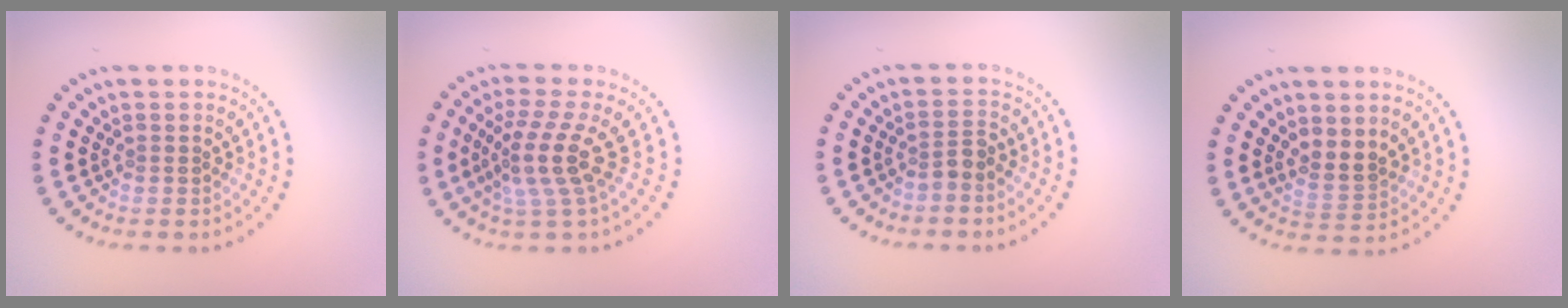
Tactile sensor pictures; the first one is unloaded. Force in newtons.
{"total": 4.2, "press": 3.0, "slide": 2.9}
{"total": 1.4, "press": 1.1, "slide": 1.0}
{"total": 2.5, "press": 2.2, "slide": 1.1}